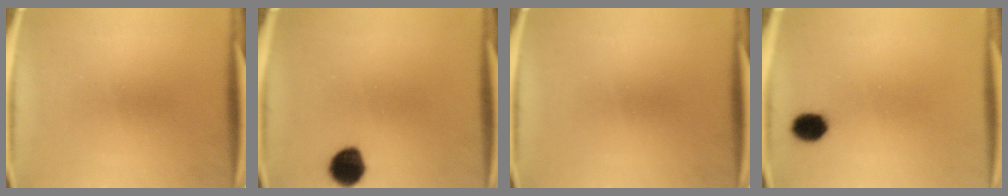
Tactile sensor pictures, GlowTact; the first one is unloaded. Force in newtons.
{"total": 7.8}
{"total": 0.0}
{"total": 4.9}